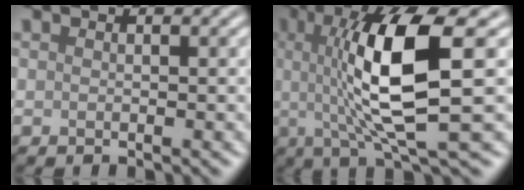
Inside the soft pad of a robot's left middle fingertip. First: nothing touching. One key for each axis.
{"total": 10.3, "fx": 1.1, "fy": 2.4, "fz": 9.9, "tx": -0.160, "ty": -0.003, "tz": 0.026}